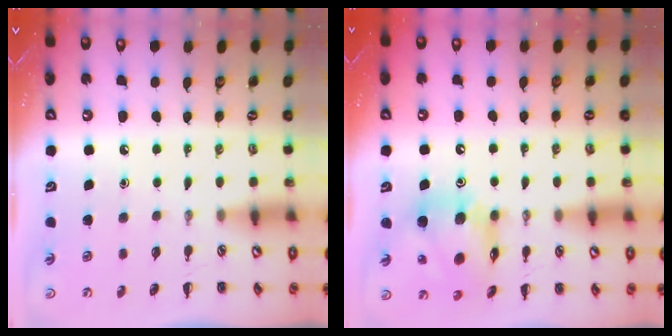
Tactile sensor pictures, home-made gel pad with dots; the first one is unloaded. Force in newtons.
{"total": 13.5, "press": 12.9, "slide": 4.1}